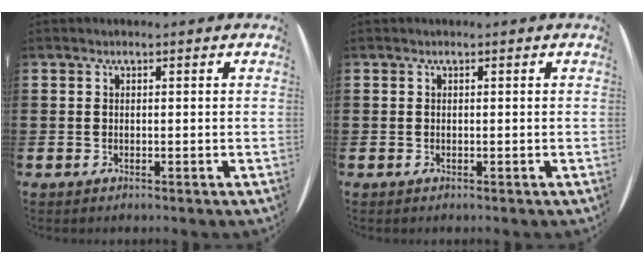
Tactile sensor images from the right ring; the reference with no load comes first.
{"total": 0.0}